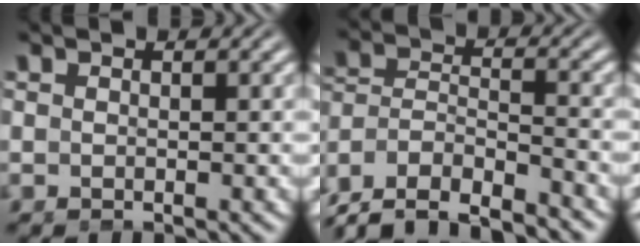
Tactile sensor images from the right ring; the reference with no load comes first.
{"total": 10.6, "force": [-6.4, 7.9, 3.0], "torque": [-0.099, -0.046, -0.113]}